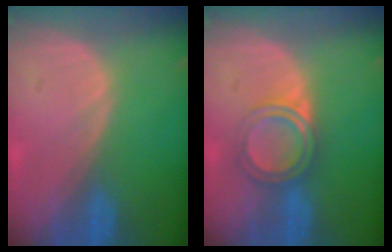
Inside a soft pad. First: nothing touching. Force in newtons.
{"total": 4.7, "press": 4.5, "slide": 1.3}